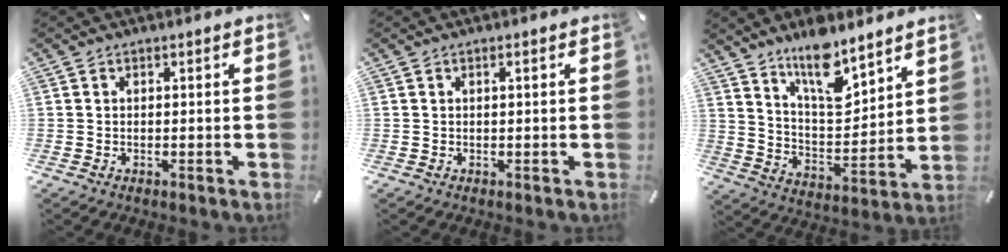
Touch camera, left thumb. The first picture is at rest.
{"total": 0.8, "force": [0.2, 0.1, 0.7], "torque": [-0.014, 0.002, 0.004]}
{"total": 13.8, "force": [10.7, 5.5, 6.8], "torque": [-0.119, -0.070, 0.193]}